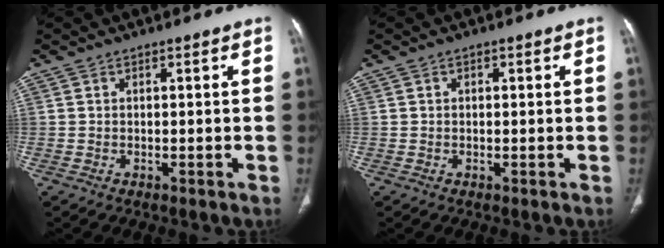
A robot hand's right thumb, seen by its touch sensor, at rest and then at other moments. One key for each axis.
{"total": 0.7, "fx": 0.2, "fy": 0.5, "fz": 0.5, "tx": -0.005, "ty": 0.001, "tz": 0.002}